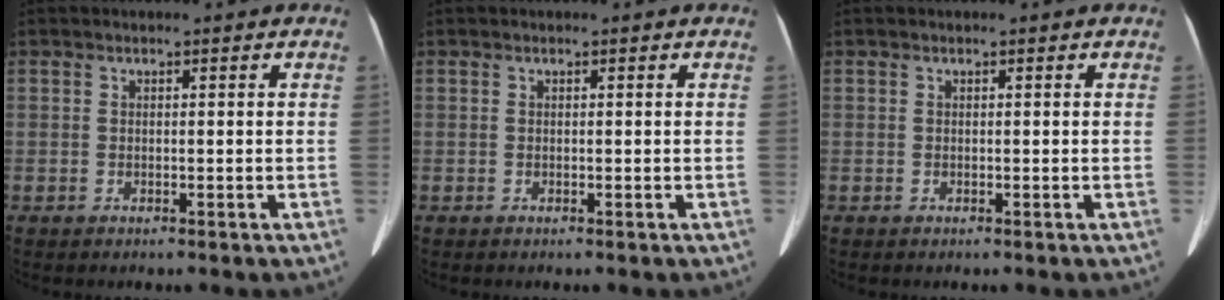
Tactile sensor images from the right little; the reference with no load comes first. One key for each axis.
{"total": 0.0}
{"total": 0.0}